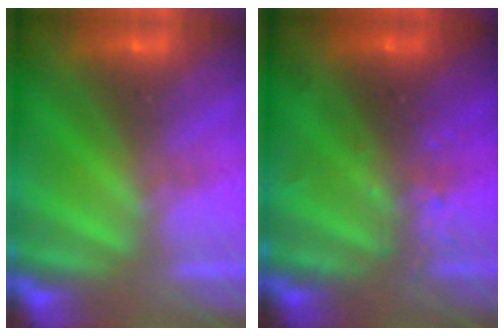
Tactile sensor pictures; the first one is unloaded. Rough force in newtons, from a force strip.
{"total": 2.5}